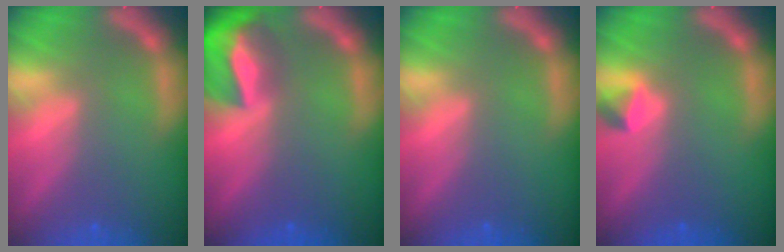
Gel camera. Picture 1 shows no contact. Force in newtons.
{"total": 8.5}
{"total": 0.0}
{"total": 1.4}